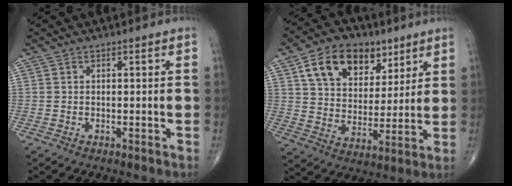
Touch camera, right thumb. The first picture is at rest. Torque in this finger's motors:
{"motor_torque": [-0.78, 0.96, -0.05, 0.13, 0.12]}